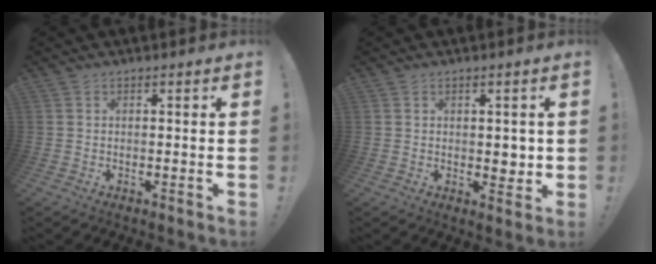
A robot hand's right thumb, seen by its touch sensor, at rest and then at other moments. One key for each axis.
{"total": 3.3, "fx": 0.3, "fy": 2.4, "fz": 2.2, "tx": -0.021, "ty": -0.001, "tz": 0.003}